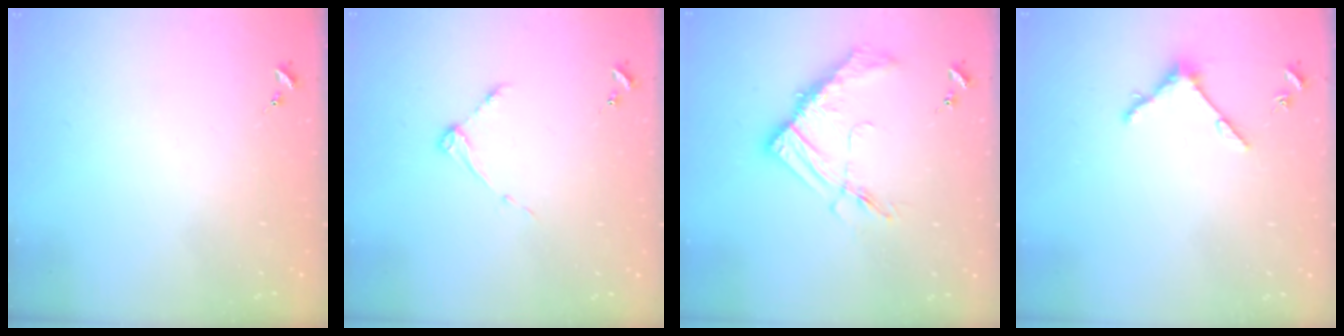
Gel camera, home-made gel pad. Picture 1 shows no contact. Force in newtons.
{"total": 4.3, "press": 4.3, "slide": 0.6}
{"total": 14.1, "press": 14.0, "slide": 1.1}
{"total": 4.8, "press": 4.8, "slide": 0.6}